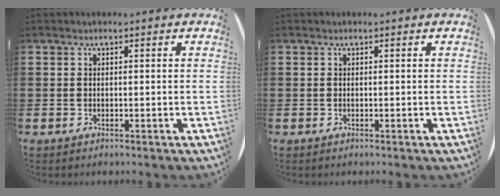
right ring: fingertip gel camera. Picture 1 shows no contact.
{"total": 0.0}